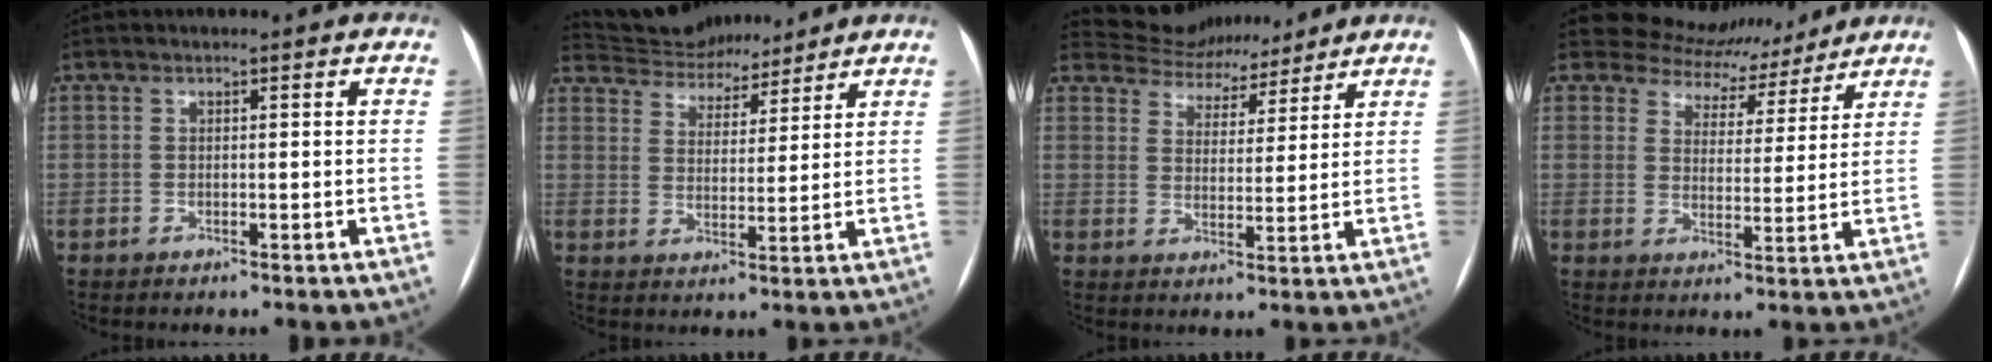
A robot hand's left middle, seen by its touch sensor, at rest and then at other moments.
{"total": 12.0, "force": [11.2, 3.6, 2.1], "torque": [-0.031, 0.016, 0.183]}
{"total": 10.7, "force": [9.9, 3.8, 0.8], "torque": [-0.004, 0.011, 0.151]}
{"total": 11.8, "force": [10.3, 5.5, 1.4], "torque": [-0.017, 0.012, 0.133]}